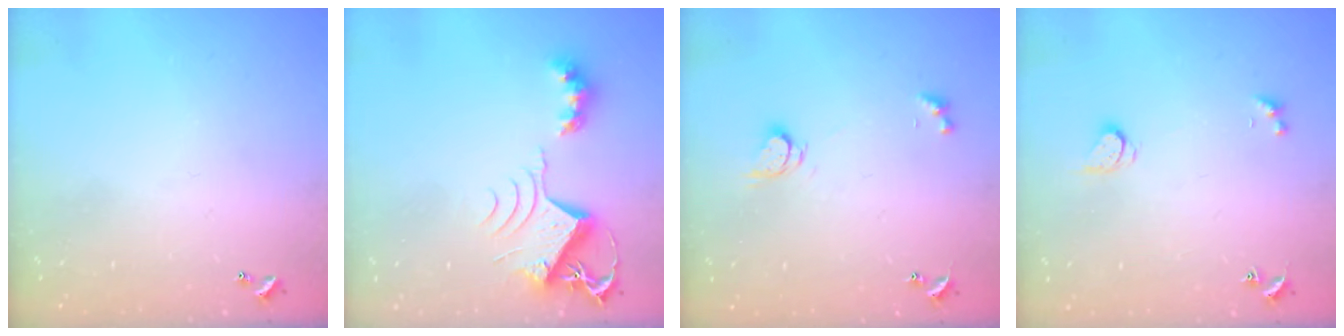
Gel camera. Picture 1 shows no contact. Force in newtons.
{"total": 8.8, "press": 8.8, "slide": 0.5}
{"total": 2.5, "press": 2.5, "slide": 0.4}
{"total": 1.5, "press": 1.4, "slide": 0.4}